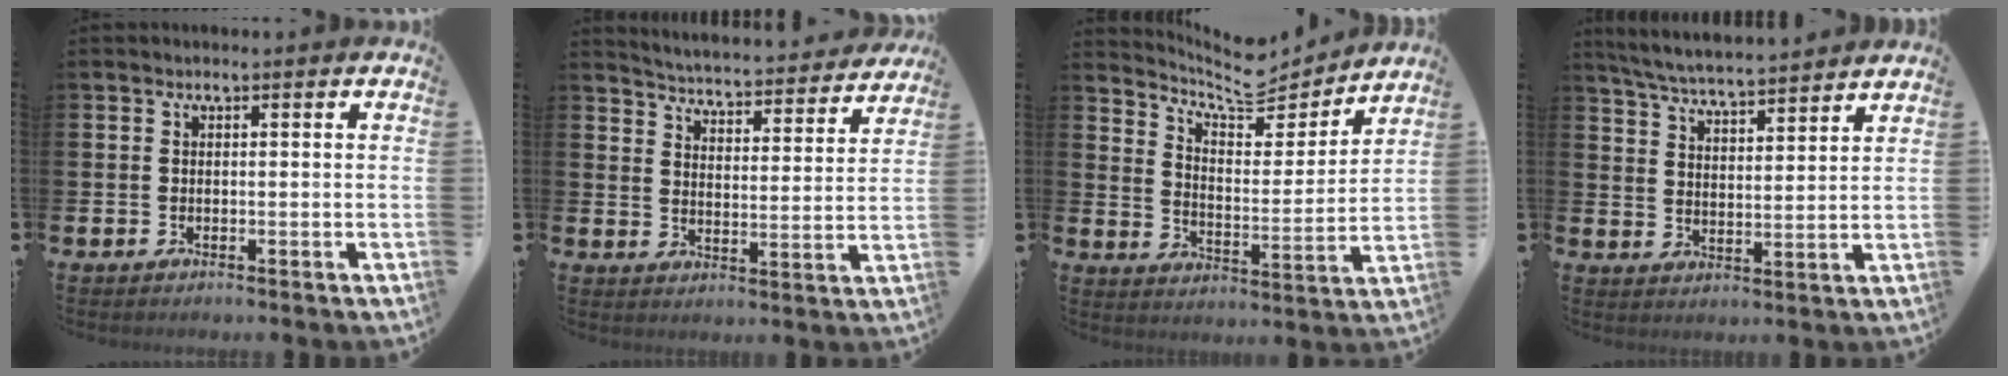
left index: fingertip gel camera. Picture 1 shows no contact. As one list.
[{"total": 4.7, "force": [4.6, 0.3, 0.4], "torque": [-0.029, -0.044, 0.075]}, {"total": 7.5, "force": [6.9, 2.0, 2.1], "torque": [-0.061, -0.054, 0.116]}, {"total": 5.6, "force": [5.6, -0.1, 0.9], "torque": [-0.046, -0.037, 0.098]}]